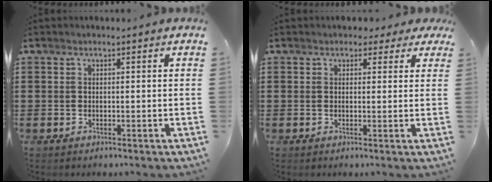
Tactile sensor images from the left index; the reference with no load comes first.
{"total": 1.8, "force": [1.2, 1.2, 0.5], "torque": [-0.010, 0.007, 0.020]}